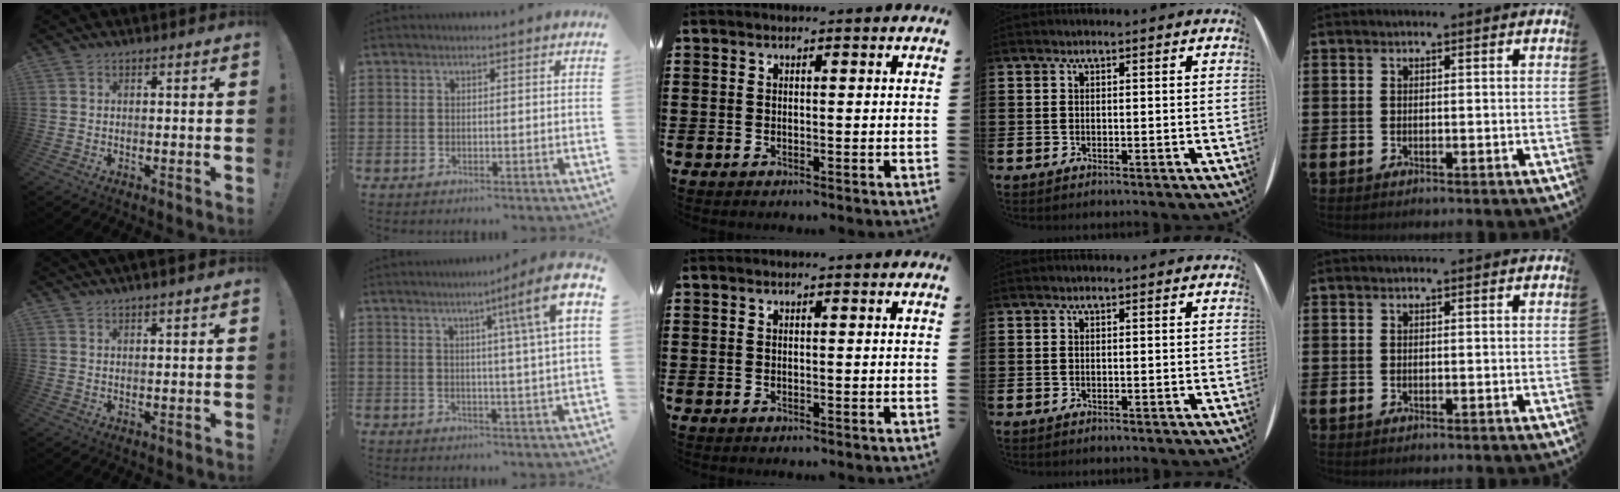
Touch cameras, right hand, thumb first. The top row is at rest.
{"thumb": {"total": 2.3, "force": [2.1, -0.3, 0.9], "torque": [-0.012, -0.013, 0.036]}, "index": {"total": 10.1, "force": [3.8, -1.0, 9.3], "torque": [-0.157, -0.021, 0.051]}}